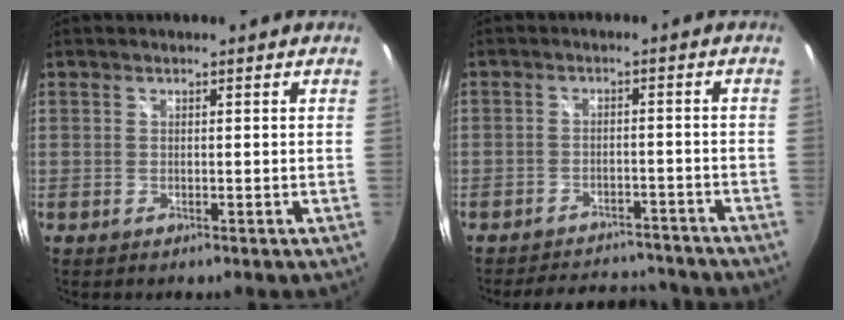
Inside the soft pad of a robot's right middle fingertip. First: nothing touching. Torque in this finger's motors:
{"motor_torque": [0.81, -1.33, -0.07, 0.01]}